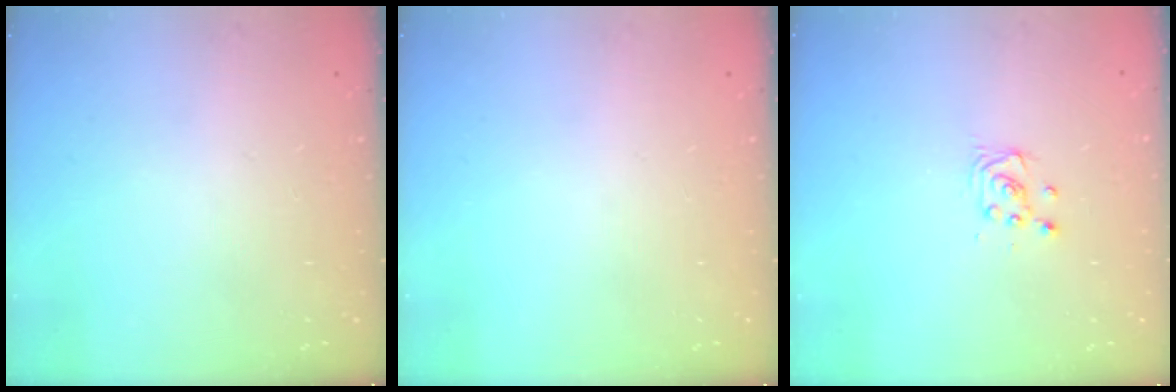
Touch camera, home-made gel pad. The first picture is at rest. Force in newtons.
{"total": 0.0}
{"total": 3.0, "press": 3.0, "slide": 0.4}